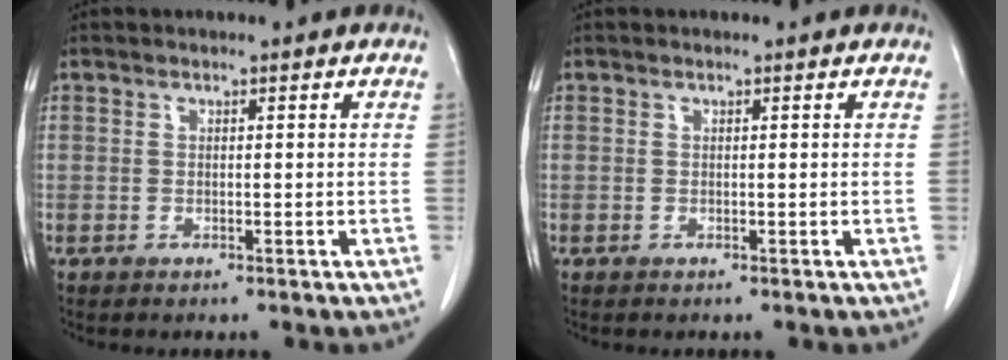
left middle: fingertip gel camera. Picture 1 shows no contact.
{"total": 0.0}